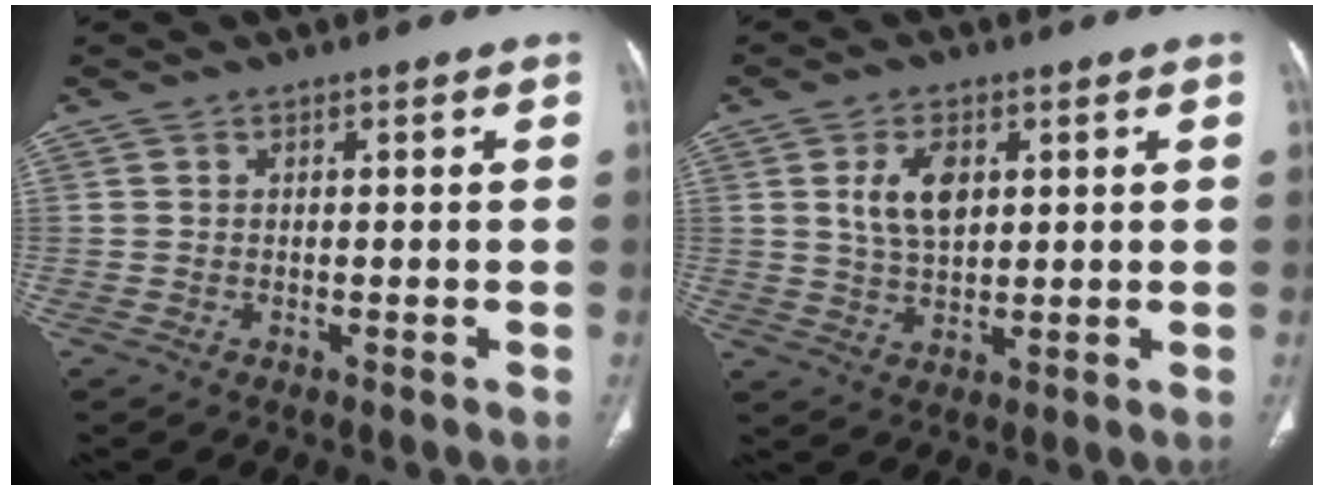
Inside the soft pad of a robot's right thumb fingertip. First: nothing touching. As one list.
[{"total": 7.2, "force": [2.1, 4.1, 5.5], "torque": [-0.094, -0.008, 0.044]}]